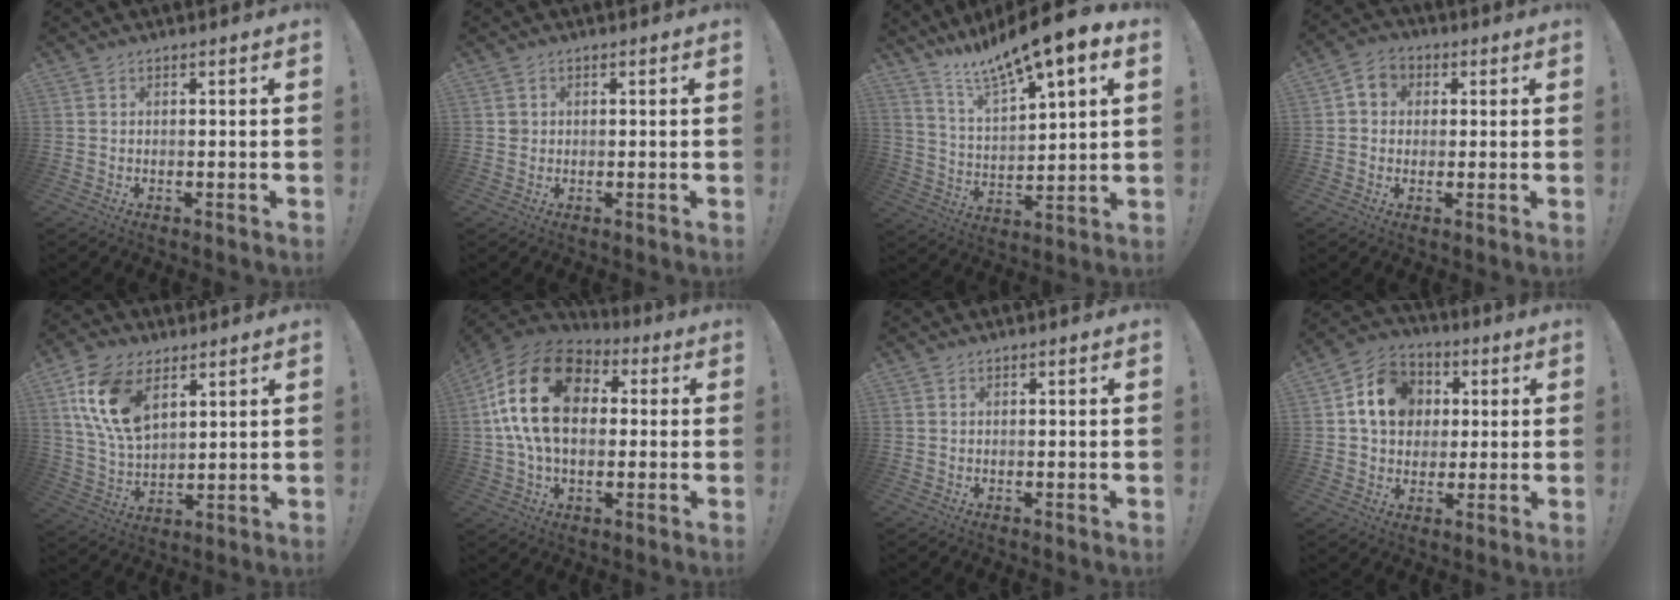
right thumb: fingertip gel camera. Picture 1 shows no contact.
{"total": 1.4, "force": [0.4, 1.3, 0.3], "torque": [-0.006, 0.004, 0.008]}
{"total": 12.6, "force": [10.3, 1.7, 7.0], "torque": [-0.132, -0.082, 0.170]}
{"total": 5.7, "force": [1.1, 5.1, 2.4], "torque": [-0.033, 0.008, 0.021]}
{"total": 15.8, "force": [7.2, 9.4, 10.4], "torque": [-0.207, -0.021, 0.135]}
{"total": 18.8, "force": [4.6, 12.8, 13.0], "torque": [-0.235, 0.002, 0.085]}
{"total": 0.0}
{"total": 13.6, "force": [3.2, 11.3, 6.8], "torque": [-0.103, 0.005, 0.070]}